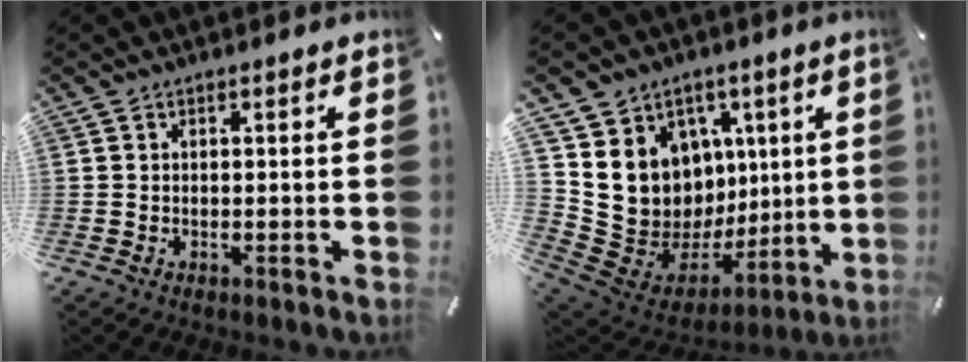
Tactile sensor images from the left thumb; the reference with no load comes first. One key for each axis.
{"total": 14.5, "fx": 2.2, "fy": 13.9, "fz": 3.5, "tx": -0.036, "ty": -0.054, "tz": 0.077}